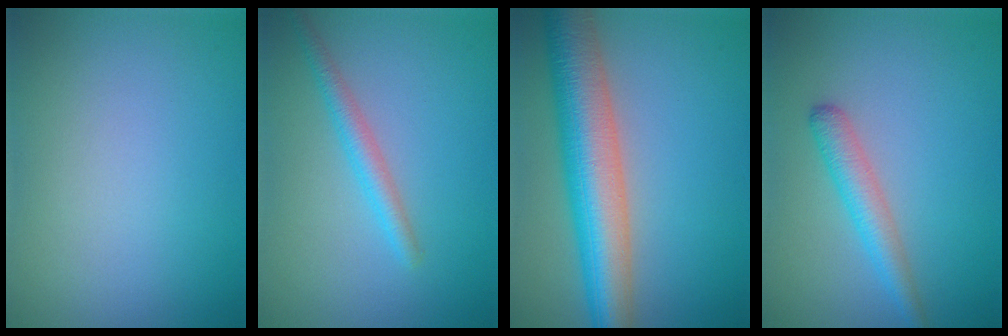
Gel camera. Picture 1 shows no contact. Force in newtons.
{"total": 2.2, "press": 2.2, "slide": 0.0}
{"total": 9.3, "press": 9.3, "slide": 0.4}
{"total": 2.7, "press": 2.7, "slide": 0.0}